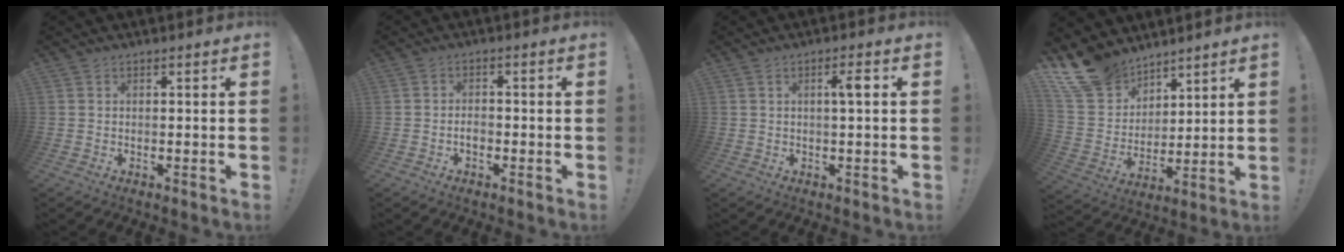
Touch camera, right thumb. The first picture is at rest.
{"total": 2.3, "force": [-1.0, 1.2, 1.6], "torque": [-0.027, 0.007, -0.017]}
{"total": 3.6, "force": [0.5, 0.1, 3.5], "torque": [-0.060, 0.001, 0.001]}
{"total": 15.0, "force": [11.3, 8.9, 4.2], "torque": [-0.100, -0.075, 0.220]}